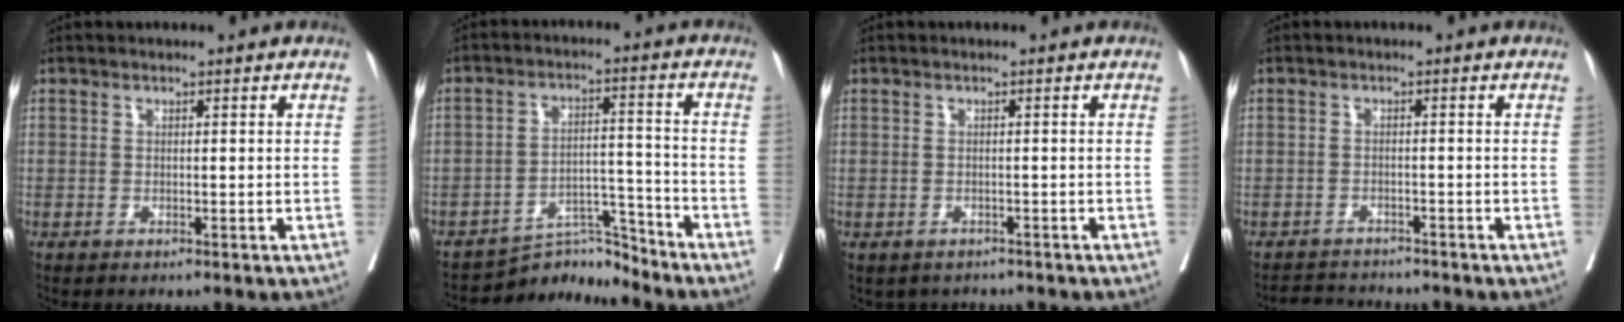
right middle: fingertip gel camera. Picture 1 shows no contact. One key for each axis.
{"total": 6.5, "fx": -6.5, "fy": 0.4, "fz": -0.6, "tx": 0.013, "ty": 0.030, "tz": -0.105}
{"total": 3.0, "fx": -2.5, "fy": 1.7, "fz": 0.3, "tx": 0.002, "ty": 0.006, "tz": -0.032}
{"total": 3.6, "fx": -3.5, "fy": 0.7, "fz": -0.2, "tx": 0.006, "ty": -0.010, "tz": -0.059}